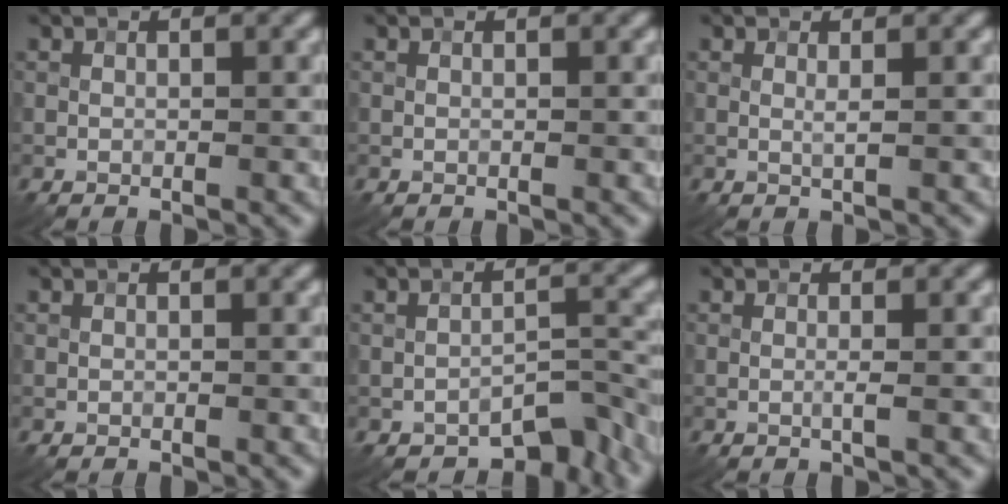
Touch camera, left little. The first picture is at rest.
{"total": 0.0}
{"total": 0.7, "force": [0.2, 0.0, 0.6], "torque": [-0.010, 0.000, 0.001]}
{"total": 0.0}
{"total": 5.5, "force": [-3.9, 2.2, 3.1], "torque": [-0.033, 0.005, -0.056]}
{"total": 0.9, "force": [-0.1, 0.1, 0.9], "torque": [-0.014, -0.002, -0.007]}